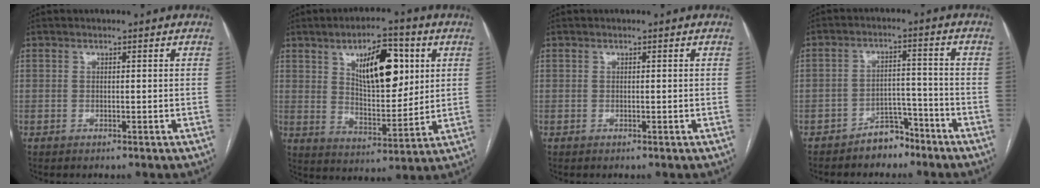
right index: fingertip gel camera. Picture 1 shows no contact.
{"total": 13.0, "force": [4.9, 5.0, 10.9], "torque": [-0.173, 0.009, 0.084]}
{"total": 0.0}
{"total": 5.0, "force": [-4.0, 2.7, 1.2], "torque": [-0.012, 0.017, -0.063]}